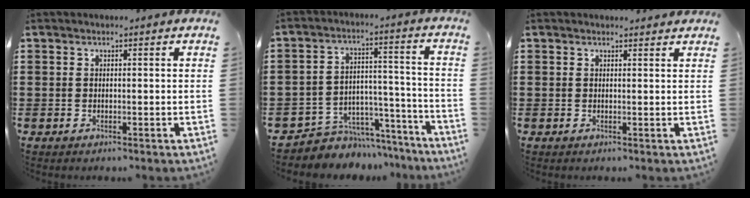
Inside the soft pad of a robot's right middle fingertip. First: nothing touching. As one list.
[{"total": 5.7, "force": [-5.1, 2.6, 0.2], "torque": [-0.007, 0.021, -0.102]}, {"total": 0.7, "force": [0.6, 0.3, 0.1], "torque": [0.005, -0.003, 0.010]}]